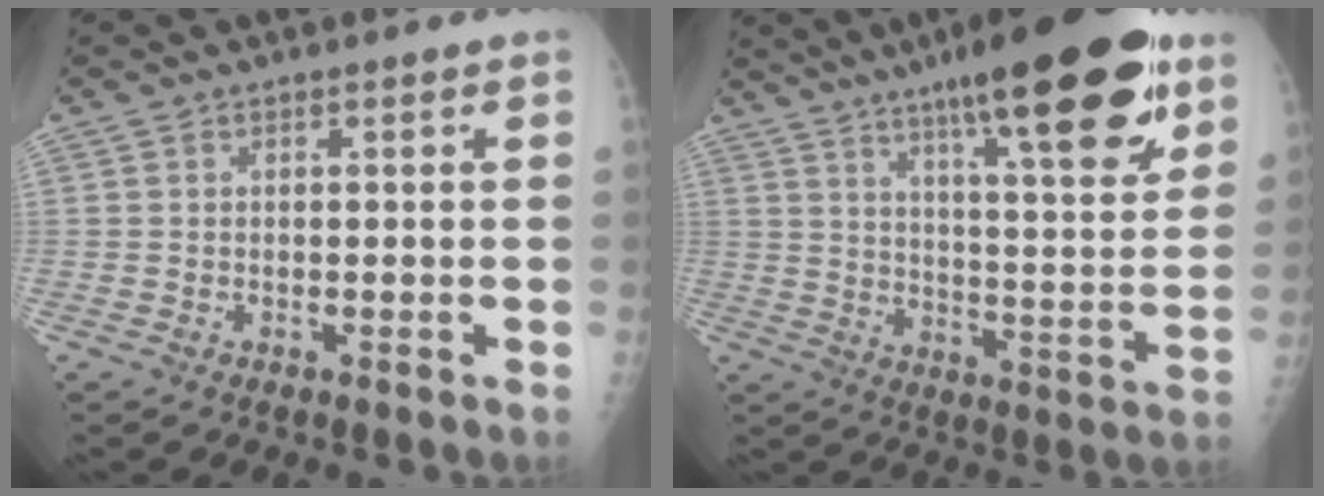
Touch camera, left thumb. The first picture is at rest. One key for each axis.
{"total": 24.2, "fx": 14.5, "fy": 5.5, "fz": 18.6, "tx": -0.253, "ty": -0.049, "tz": 0.219}